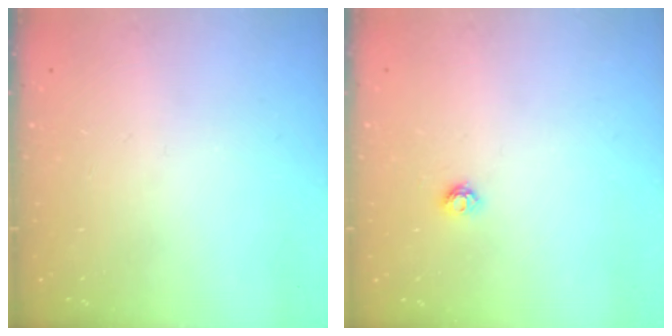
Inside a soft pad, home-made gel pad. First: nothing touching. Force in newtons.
{"total": 3.6, "press": 3.5, "slide": 0.3}